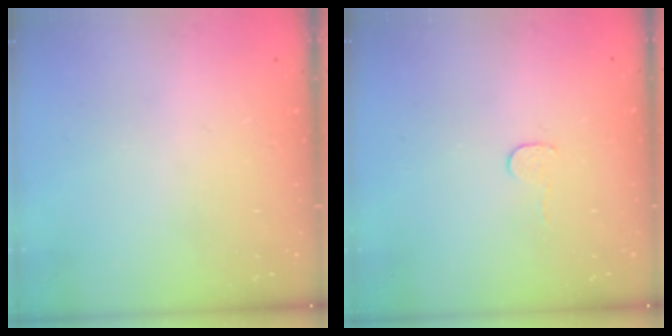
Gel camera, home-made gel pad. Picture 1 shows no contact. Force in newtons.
{"total": 3.0, "press": 3.0, "slide": 0.3}